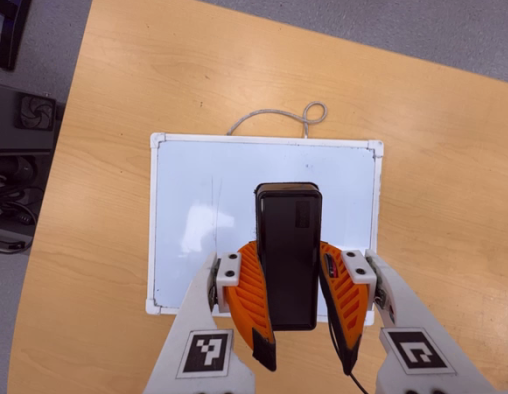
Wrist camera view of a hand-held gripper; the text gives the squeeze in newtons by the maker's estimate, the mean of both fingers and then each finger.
{"total": 10.2, "left": 8.2, "right": 12.3}